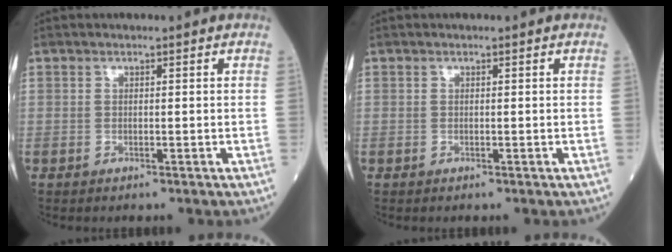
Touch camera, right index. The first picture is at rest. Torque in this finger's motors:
{"motor_torque": [0.06, 0.02, 0.05, 0.01]}